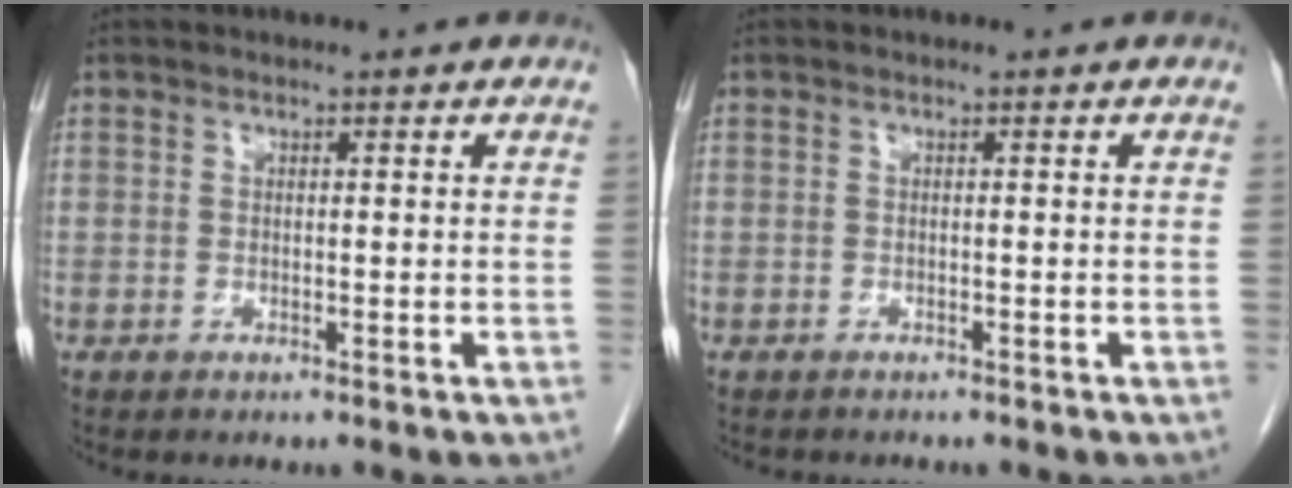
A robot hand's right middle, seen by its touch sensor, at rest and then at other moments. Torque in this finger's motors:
{"motor_torque": [0.03, -0.01, -0.01, 0.00]}